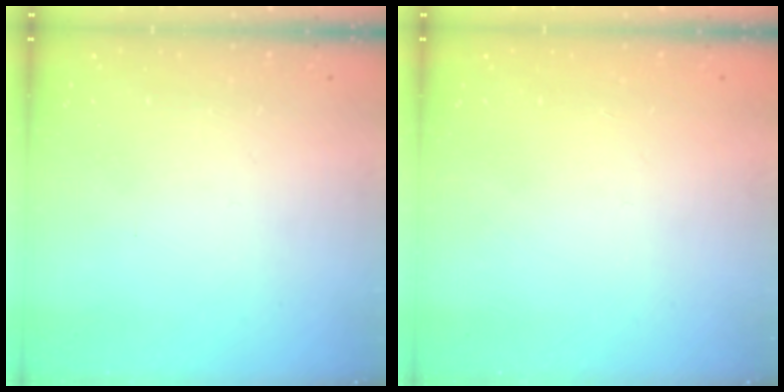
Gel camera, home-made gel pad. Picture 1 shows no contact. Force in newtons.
{"total": 1.4, "press": 1.2, "slide": 0.8}